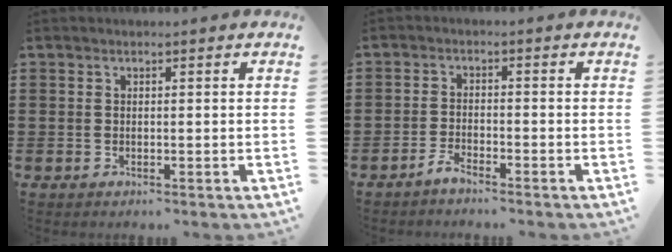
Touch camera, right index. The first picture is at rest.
{"total": 2.0, "force": [-1.9, 0.2, 0.6], "torque": [-0.021, 0.002, -0.040]}